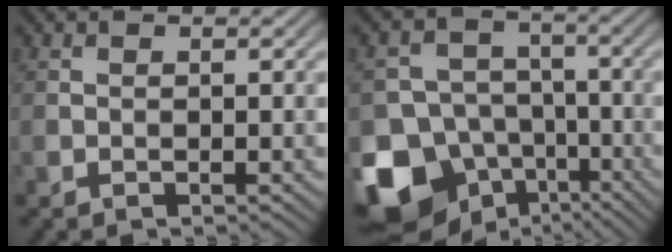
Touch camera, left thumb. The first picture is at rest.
{"total": 15.2, "force": [-9.0, 11.1, 5.1], "torque": [-0.131, -0.043, -0.150]}